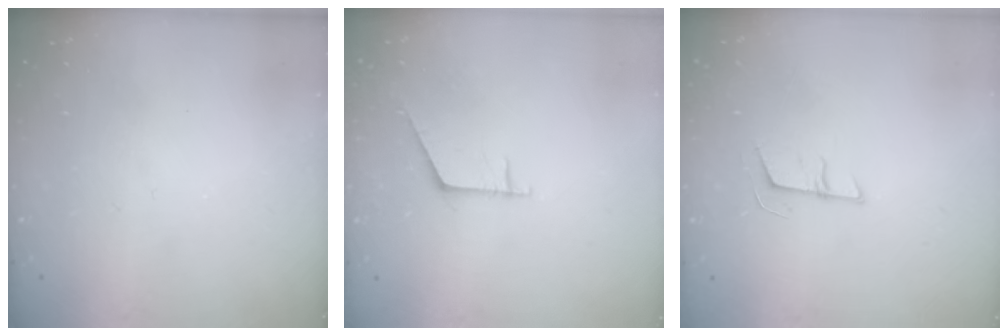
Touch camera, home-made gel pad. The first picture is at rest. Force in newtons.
{"total": 4.4, "press": 4.4, "slide": 0.5}
{"total": 5.7, "press": 5.6, "slide": 1.0}